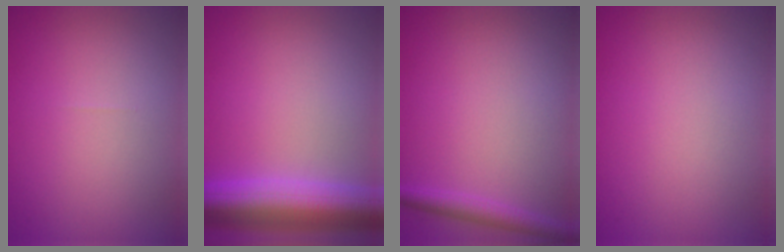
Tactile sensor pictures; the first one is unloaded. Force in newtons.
{"total": 8.8, "press": 8.8, "slide": 0.4}
{"total": 1.9, "press": 1.9, "slide": 0.1}
{"total": 0.0}